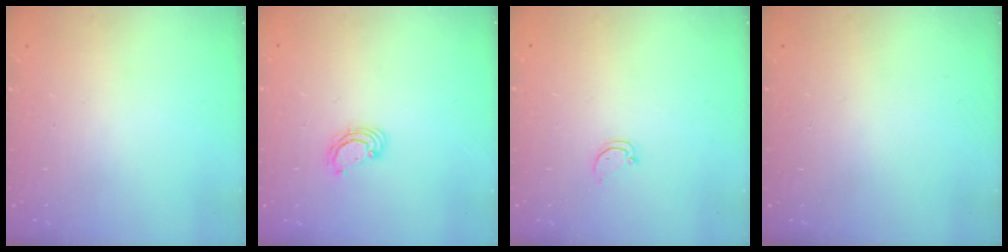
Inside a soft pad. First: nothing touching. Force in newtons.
{"total": 3.8, "press": 3.8, "slide": 0.1}
{"total": 2.5, "press": 2.5, "slide": 0.3}
{"total": 0.0}